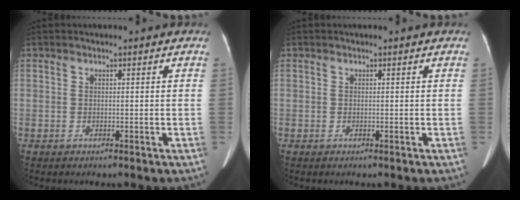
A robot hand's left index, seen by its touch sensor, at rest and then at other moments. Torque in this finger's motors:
{"motor_torque": [-0.13, -0.10, 0.00, 0.01]}